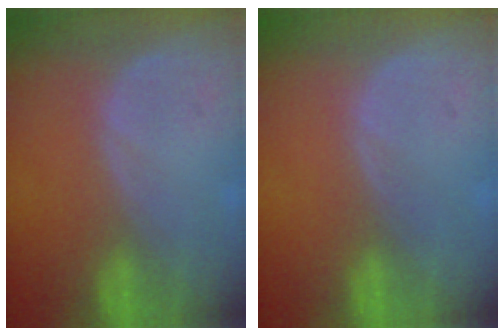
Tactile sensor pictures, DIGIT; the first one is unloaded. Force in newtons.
{"total": 0.0}